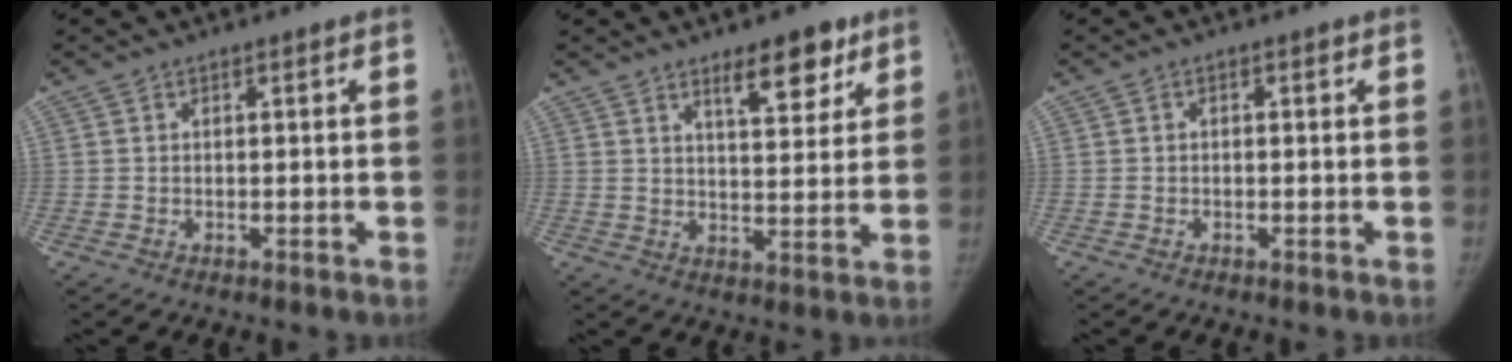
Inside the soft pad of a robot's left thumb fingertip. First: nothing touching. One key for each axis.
{"total": 8.6, "fx": 5.6, "fy": 3.3, "fz": 5.7, "tx": -0.053, "ty": -0.034, "tz": 0.084}
{"total": 0.6, "fx": 0.1, "fy": 0.4, "fz": 0.5, "tx": 0.002, "ty": 0.003, "tz": -0.003}